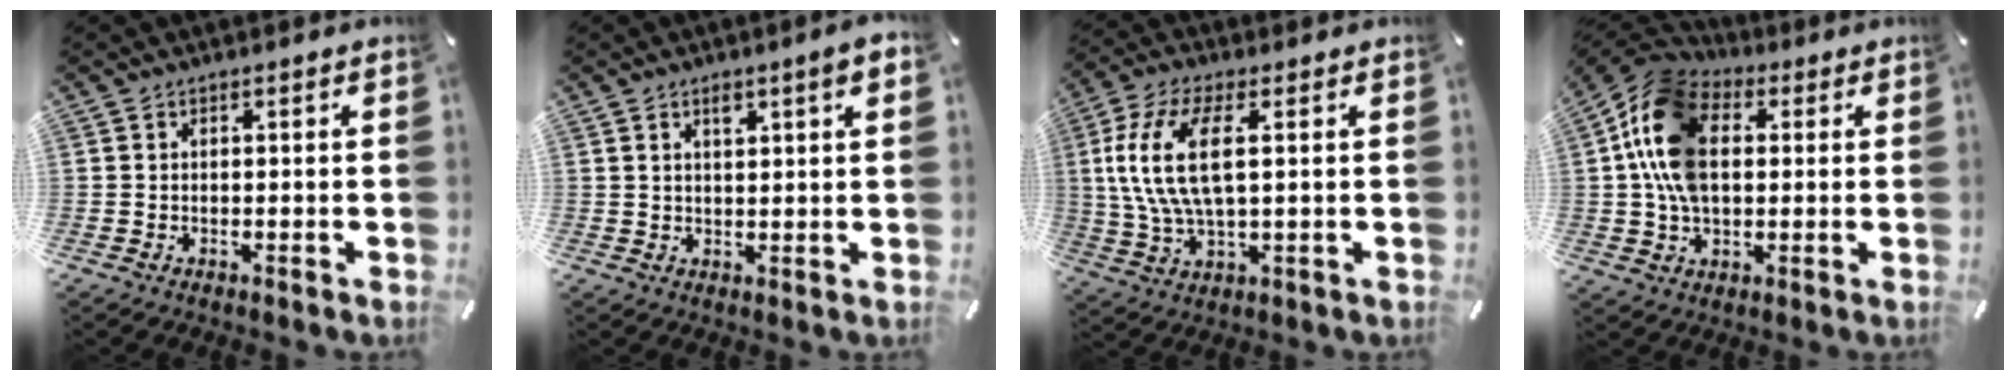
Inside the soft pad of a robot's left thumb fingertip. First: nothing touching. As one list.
[{"total": 3.9, "force": [2.1, 0.9, 3.2], "torque": [-0.057, 0.000, 0.033]}, {"total": 13.4, "force": [2.8, 5.7, 11.7], "torque": [-0.265, -0.007, 0.045]}, {"total": 16.1, "force": [1.9, 11.4, 11.3], "torque": [-0.256, 0.013, 0.036]}]